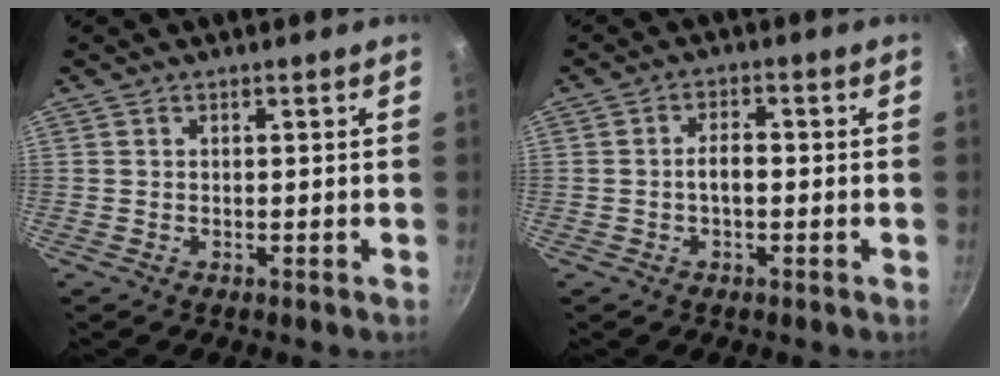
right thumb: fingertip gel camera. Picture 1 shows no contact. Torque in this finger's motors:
{"motor_torque": [0.52, 0.41, 0.63, -0.14, 0.02]}